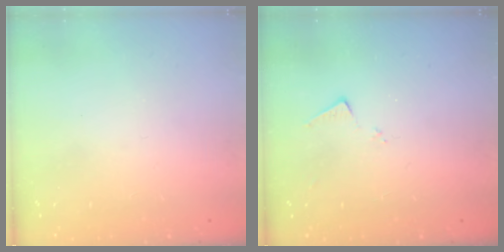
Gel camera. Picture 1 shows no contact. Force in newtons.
{"total": 7.6, "press": 7.5, "slide": 0.3}